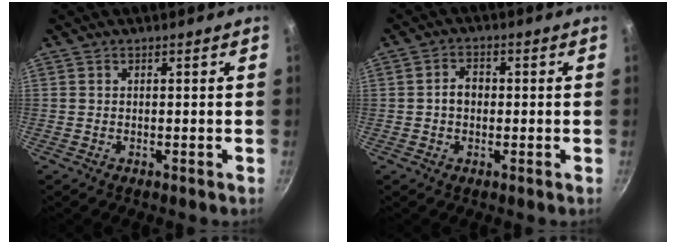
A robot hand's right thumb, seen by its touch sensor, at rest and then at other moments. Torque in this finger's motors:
{"motor_torque": [0.73, 0.66, 0.80, 0.21, 0.01]}